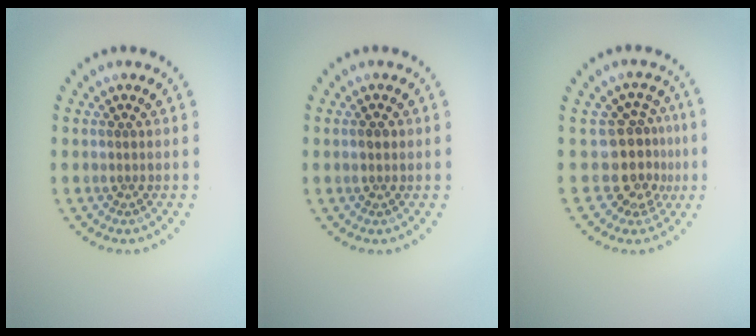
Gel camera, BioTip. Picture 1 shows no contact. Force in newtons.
{"total": 1.3, "press": 1.3, "slide": 0.1}
{"total": 3.9, "press": 2.9, "slide": 2.6}